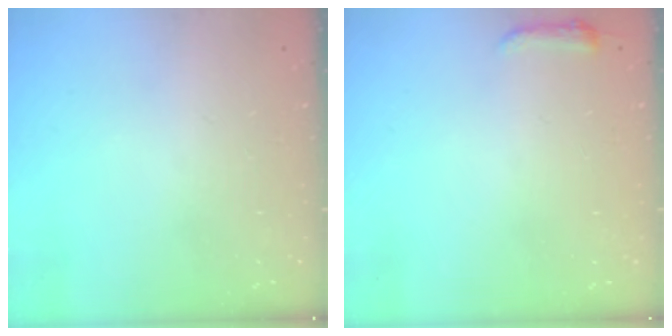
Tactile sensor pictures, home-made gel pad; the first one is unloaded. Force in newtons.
{"total": 3.6, "press": 3.5, "slide": 0.6}